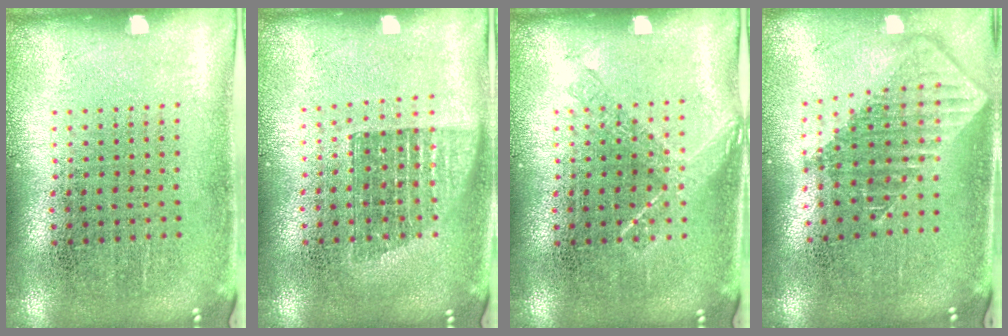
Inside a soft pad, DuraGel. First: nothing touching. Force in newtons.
{"total": 1.4, "press": 1.2, "slide": 0.7}
{"total": 0.9, "press": 0.8, "slide": 0.3}
{"total": 1.9, "press": 1.5, "slide": 1.2}